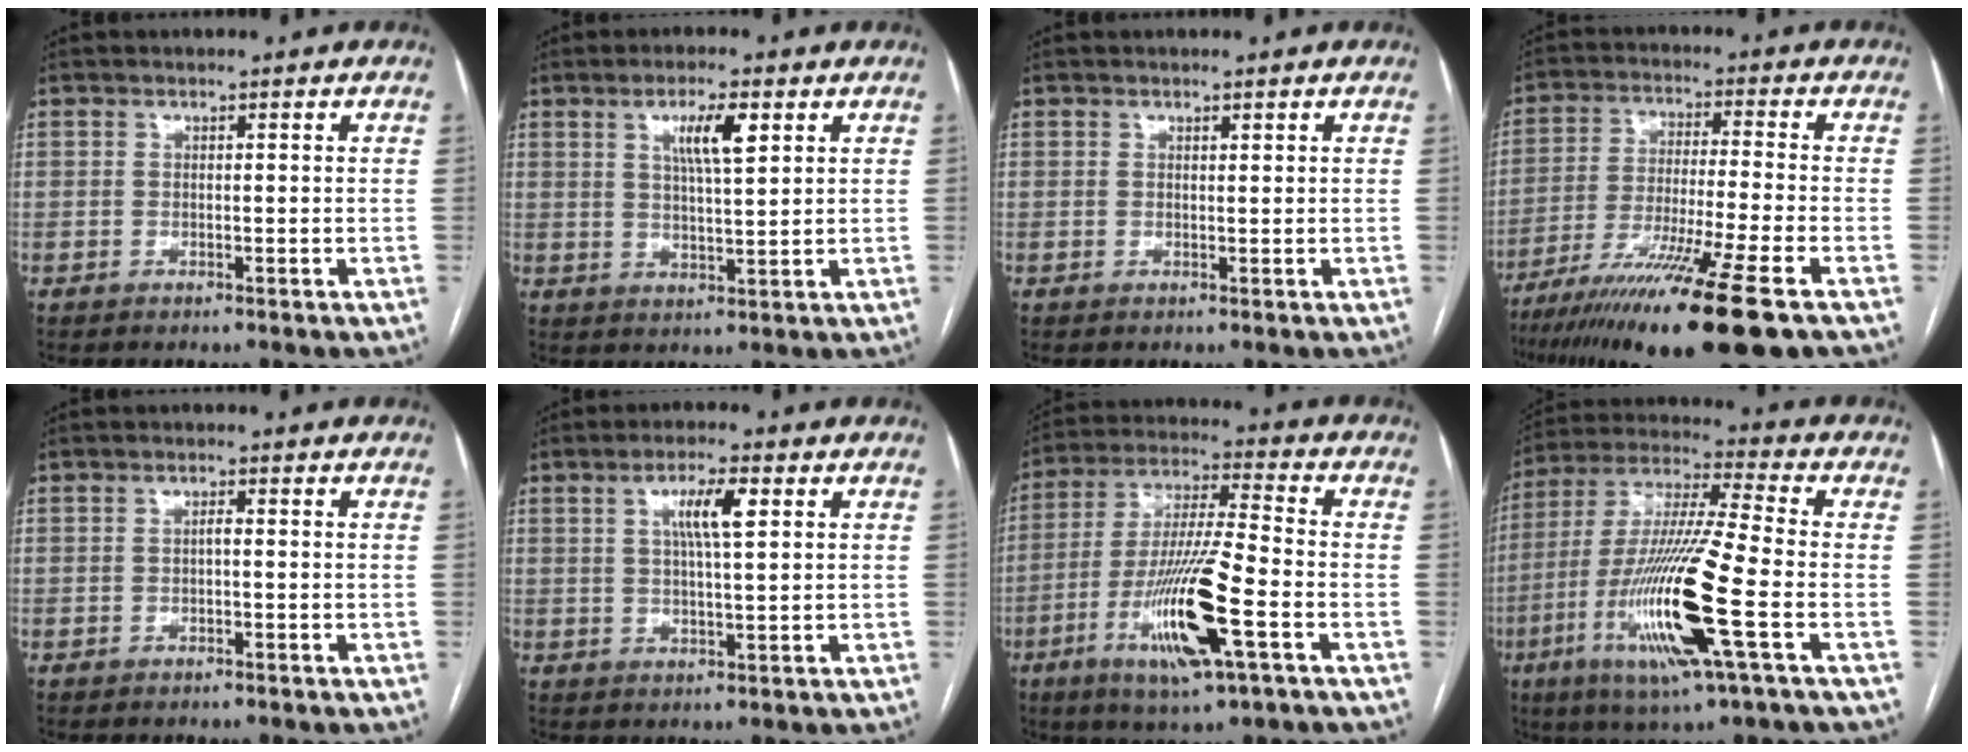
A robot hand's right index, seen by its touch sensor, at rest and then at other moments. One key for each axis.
{"total": 6.0, "fx": 2.6, "fy": 0.9, "fz": 5.3, "tx": -0.095, "ty": 0.001, "tz": 0.046}
{"total": 0.5, "fx": 0.4, "fy": 0.1, "fz": 0.3, "tx": -0.006, "ty": -0.003, "tz": 0.005}
{"total": 19.6, "fx": -13.1, "fy": -0.6, "fz": 14.5, "tx": -0.234, "ty": -0.056, "tz": -0.220}
{"total": 0.8, "fx": -0.2, "fy": 0.2, "fz": 0.7, "tx": -0.012, "ty": 0.003, "tz": -0.004}
{"total": 5.7, "fx": 2.0, "fy": 0.7, "fz": 5.3, "tx": -0.097, "ty": 0.005, "tz": 0.035}
{"total": 15.4, "fx": -5.7, "fy": 1.2, "fz": 14.3, "tx": -0.281, "ty": -0.019, "tz": -0.102}
{"total": 18.3, "fx": -5.8, "fy": 0.5, "fz": 17.3, "tx": -0.363, "ty": -0.022, "tz": -0.112}